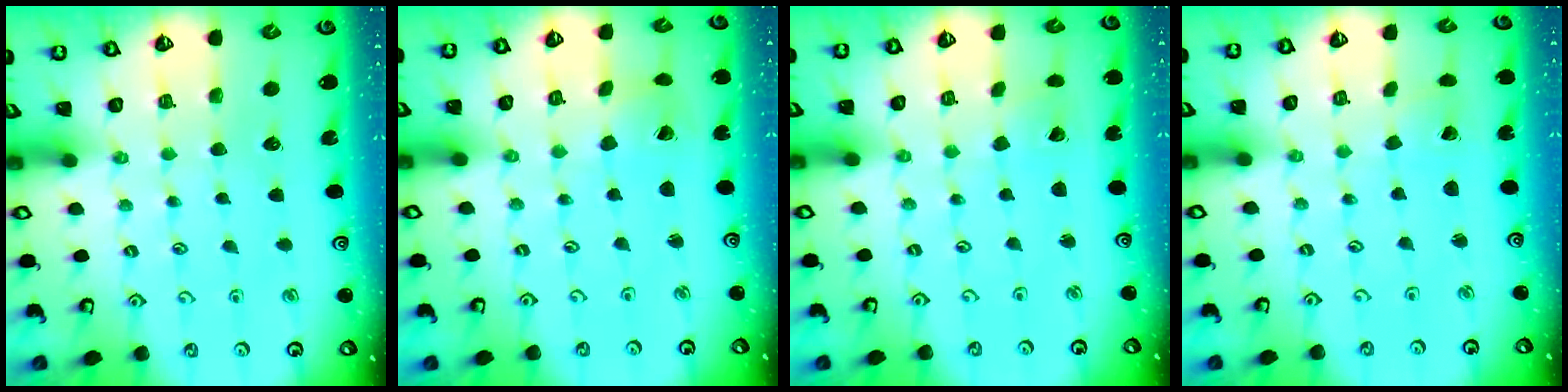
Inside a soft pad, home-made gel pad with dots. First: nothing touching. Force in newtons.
{"total": 1.4, "press": 1.4, "slide": 0.2}
{"total": 0.0}
{"total": 0.9, "press": 0.9, "slide": 0.1}